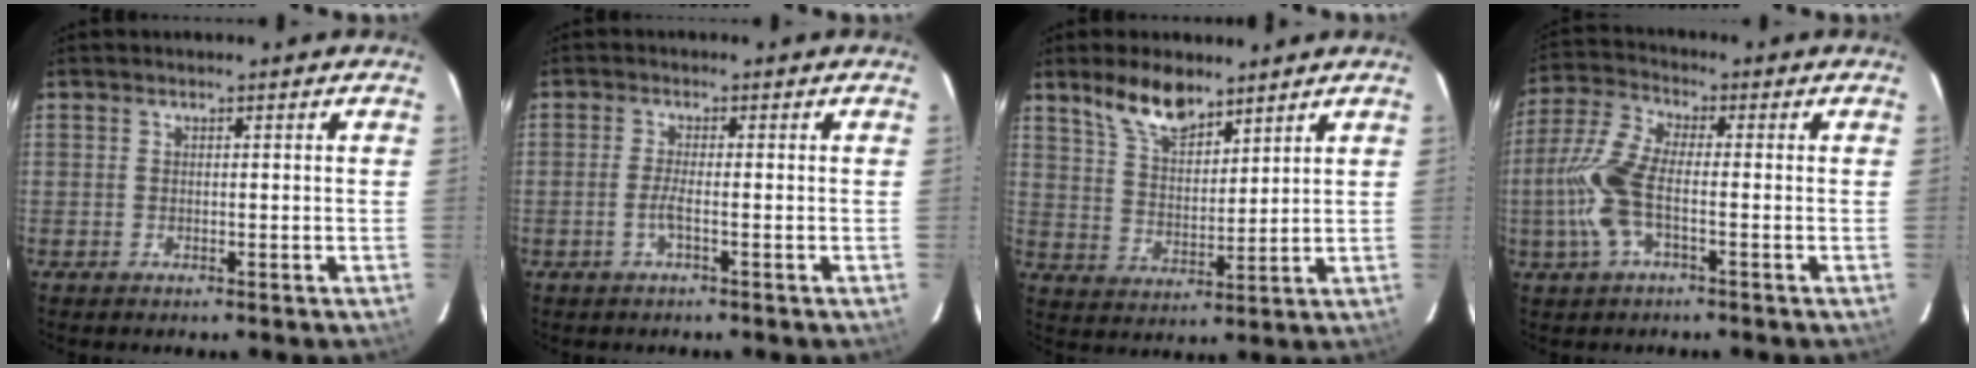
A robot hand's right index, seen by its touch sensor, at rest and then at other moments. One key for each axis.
{"total": 2.1, "fx": -0.9, "fy": -0.2, "fz": 1.8, "tx": -0.039, "ty": -0.002, "tz": -0.020}
{"total": 9.0, "fx": 6.8, "fy": 3.3, "fz": 4.8, "tx": -0.087, "ty": 0.009, "tz": 0.134}
{"total": 9.8, "fx": -2.1, "fy": 3.3, "fz": 9.0, "tx": -0.212, "ty": 0.007, "tz": -0.048}